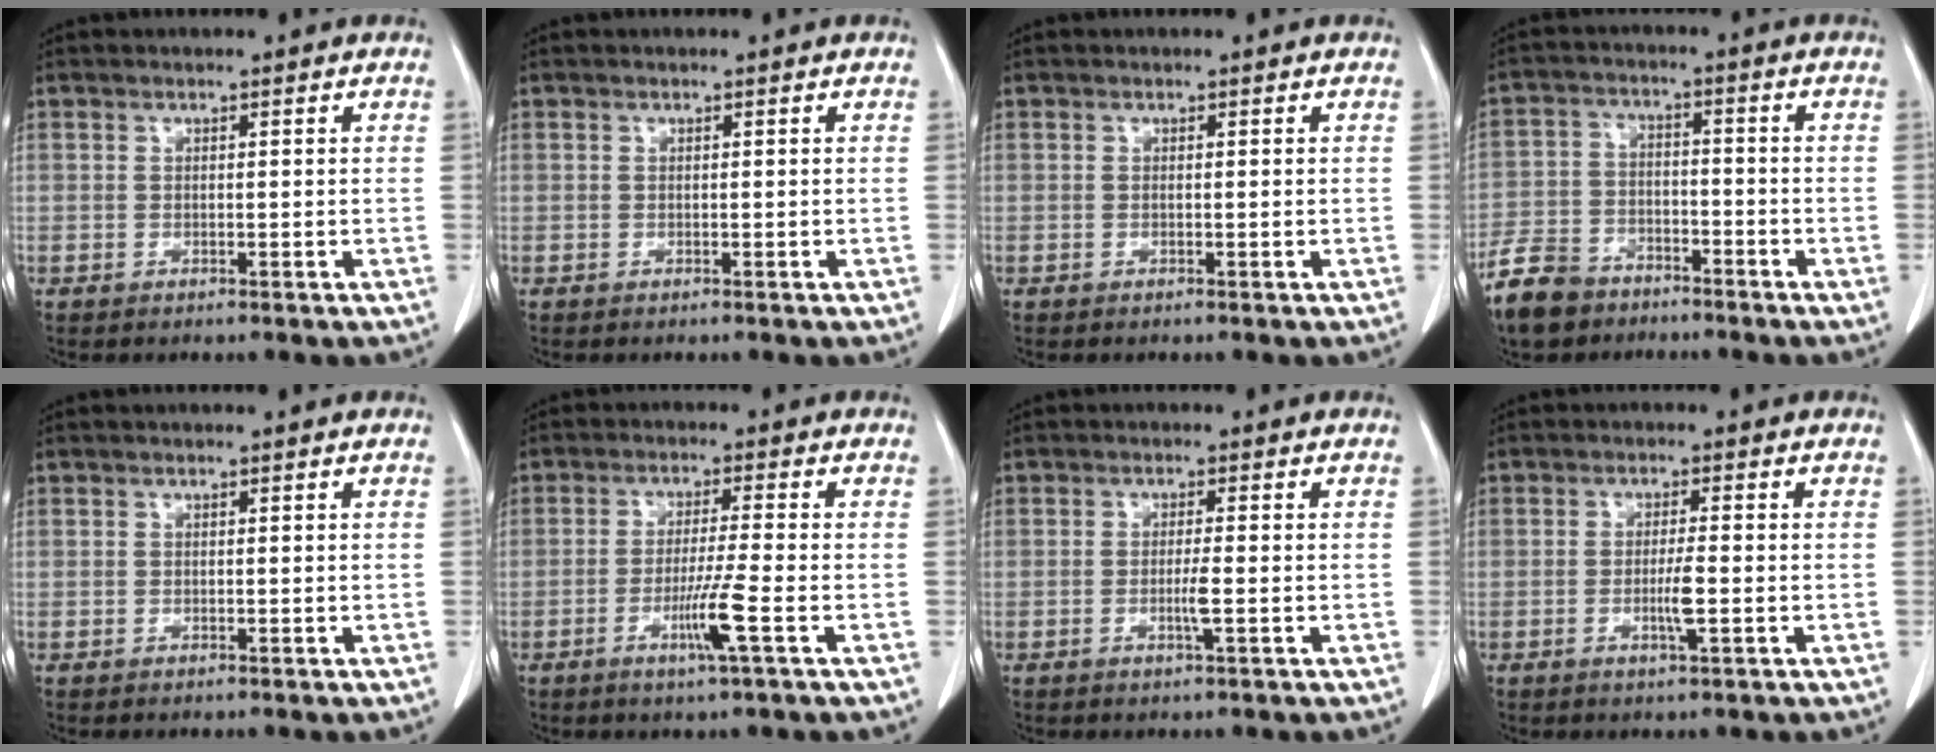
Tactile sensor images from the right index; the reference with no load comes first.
{"total": 0.0}
{"total": 0.0}
{"total": 8.4, "force": [-6.5, 4.5, 2.7], "torque": [-0.071, -0.008, -0.124]}
{"total": 0.0}
{"total": 4.3, "force": [-2.0, -0.7, 3.7], "torque": [-0.071, -0.008, -0.038]}
{"total": 2.3, "force": [-0.8, -0.2, 2.2], "torque": [-0.043, -0.003, -0.014]}
{"total": 3.2, "force": [-1.0, -0.1, 3.0], "torque": [-0.059, -0.004, -0.018]}